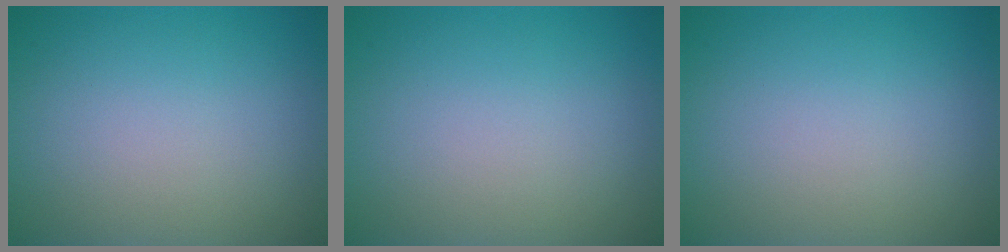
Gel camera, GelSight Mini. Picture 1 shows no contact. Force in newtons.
{"total": 0.0}
{"total": 0.0}